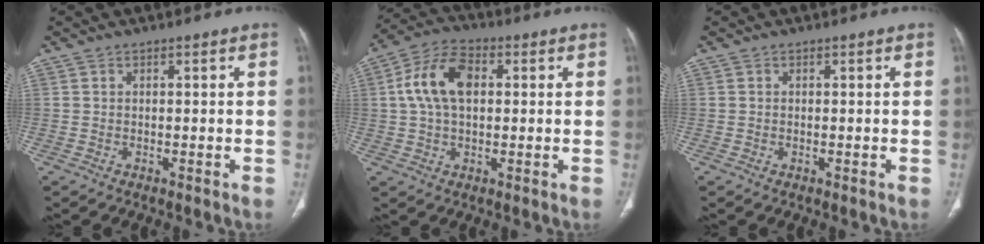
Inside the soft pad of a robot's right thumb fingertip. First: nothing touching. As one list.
[{"total": 10.9, "force": [1.8, 6.7, 8.4], "torque": [-0.162, 0.022, 0.029]}, {"total": 0.0}]